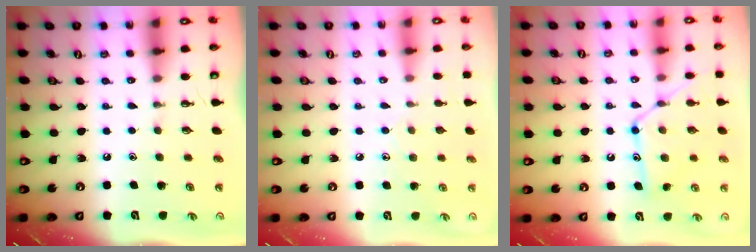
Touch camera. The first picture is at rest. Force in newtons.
{"total": 5.6, "press": 5.6, "slide": 0.5}
{"total": 12.9, "press": 12.9, "slide": 0.9}